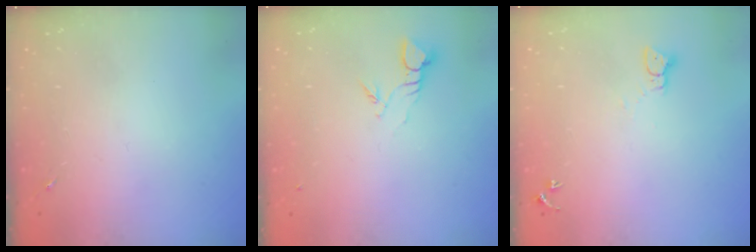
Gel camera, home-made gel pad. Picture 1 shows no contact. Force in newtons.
{"total": 3.7, "press": 3.7, "slide": 0.3}
{"total": 2.3, "press": 2.3, "slide": 0.2}